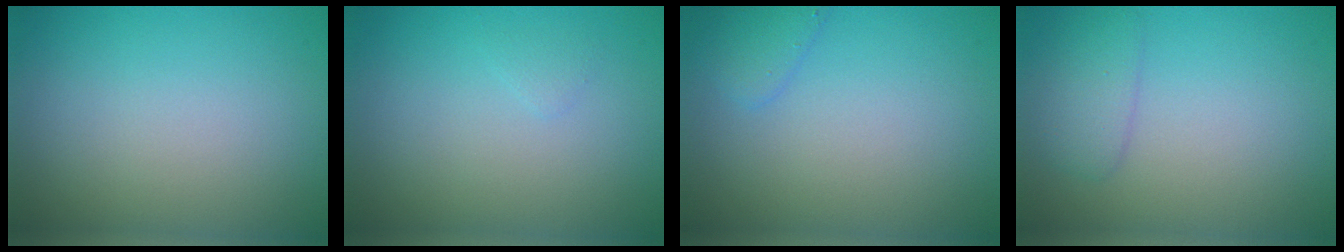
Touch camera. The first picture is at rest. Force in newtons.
{"total": 0.5, "press": 0.5, "slide": 0.1}
{"total": 1.5, "press": 1.5, "slide": 0.1}
{"total": 2.1, "press": 2.1, "slide": 0.1}